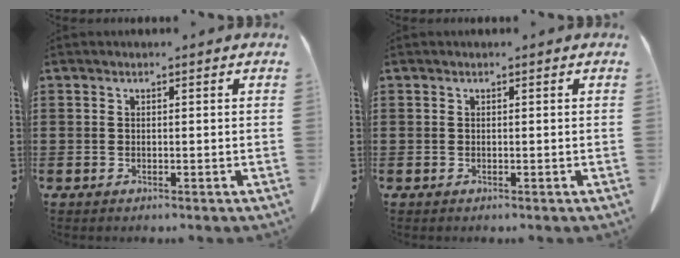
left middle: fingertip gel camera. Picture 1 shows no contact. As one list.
[{"total": 0.0}]